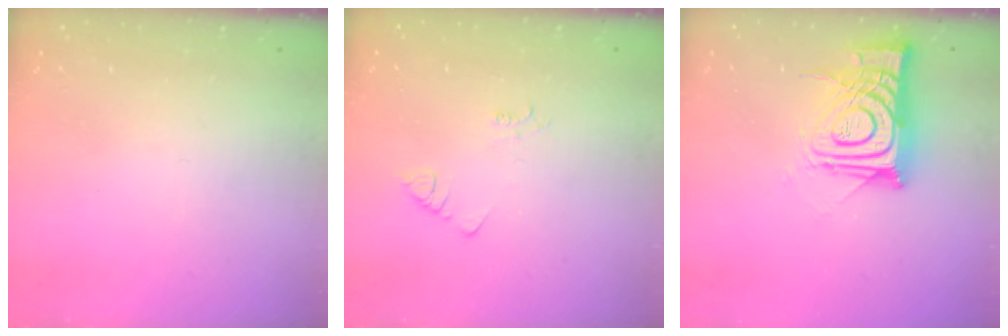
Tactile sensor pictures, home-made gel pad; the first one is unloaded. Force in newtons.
{"total": 1.9, "press": 1.9, "slide": 0.3}
{"total": 14.0, "press": 14.0, "slide": 1.4}